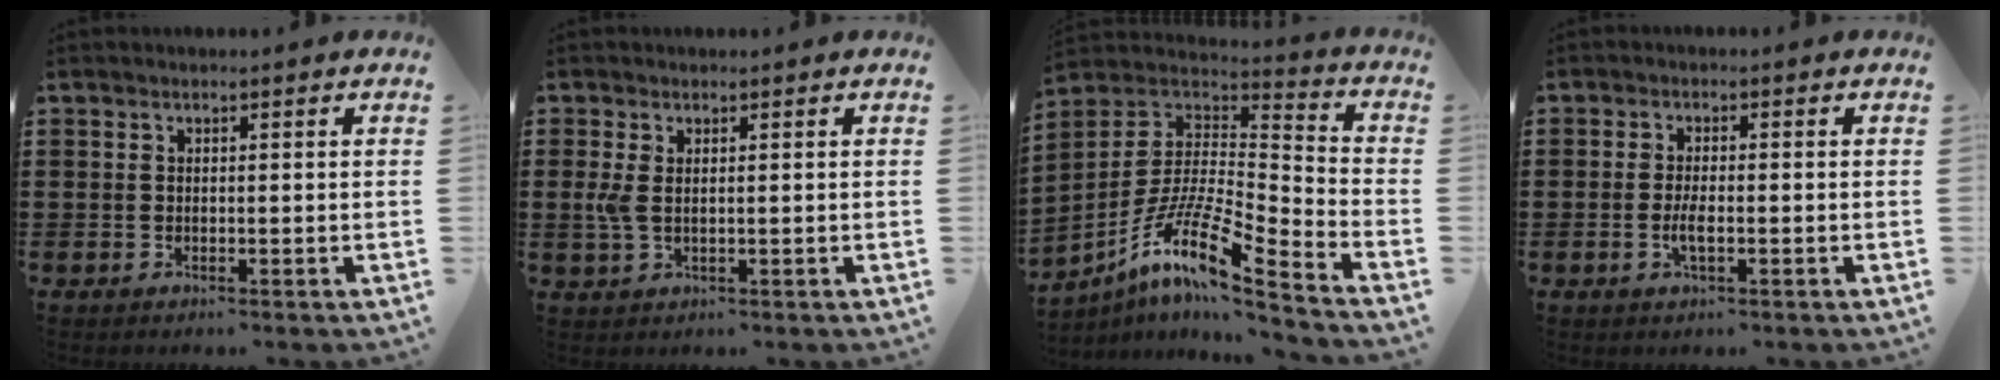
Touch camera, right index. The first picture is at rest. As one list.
[{"total": 2.6, "force": [0.7, 1.1, 2.2], "torque": [-0.062, -0.001, 0.007]}, {"total": 12.1, "force": [-8.2, 1.4, 8.8], "torque": [-0.184, -0.010, -0.168]}, {"total": 2.7, "force": [-0.9, 0.6, 2.5], "torque": [-0.050, -0.004, -0.018]}]